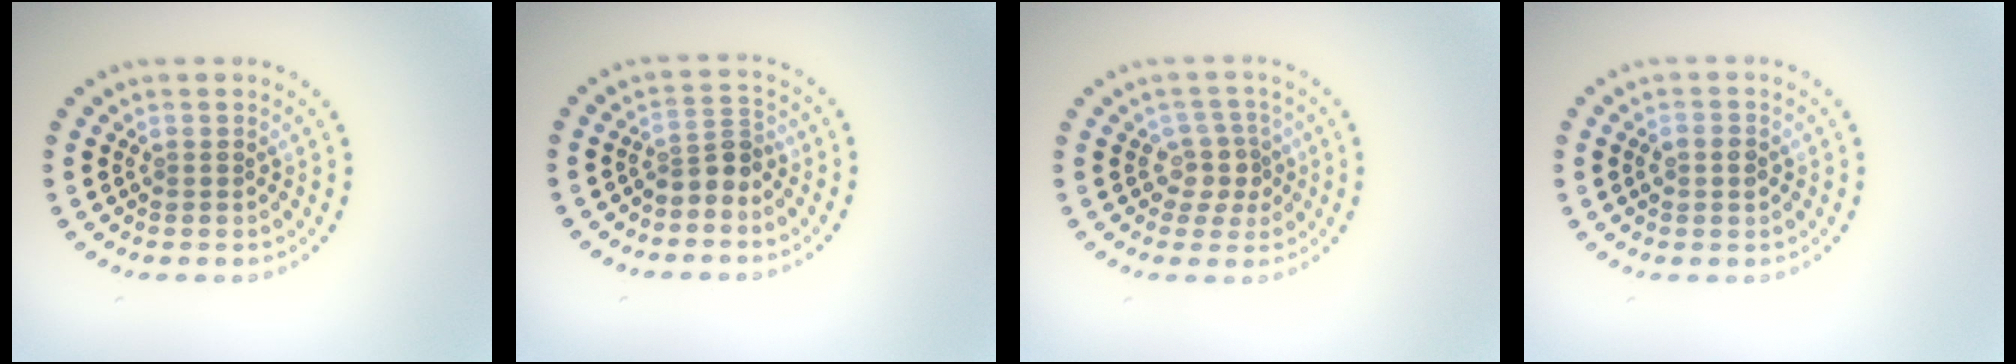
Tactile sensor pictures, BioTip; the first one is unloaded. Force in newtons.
{"total": 2.4, "press": 1.9, "slide": 1.5}
{"total": 2.3, "press": 2.0, "slide": 1.2}
{"total": 1.5, "press": 1.5, "slide": 0.3}